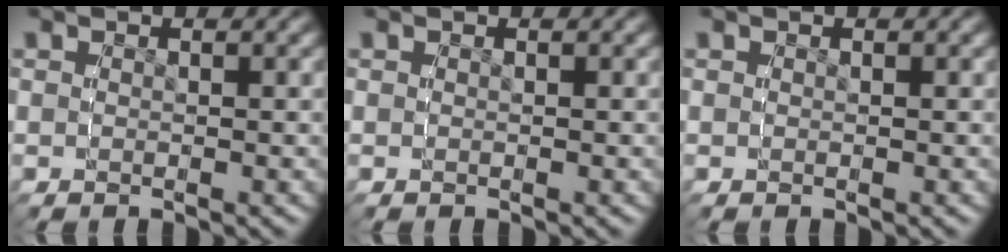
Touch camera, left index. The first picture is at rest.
{"total": 0.0}
{"total": 0.0}